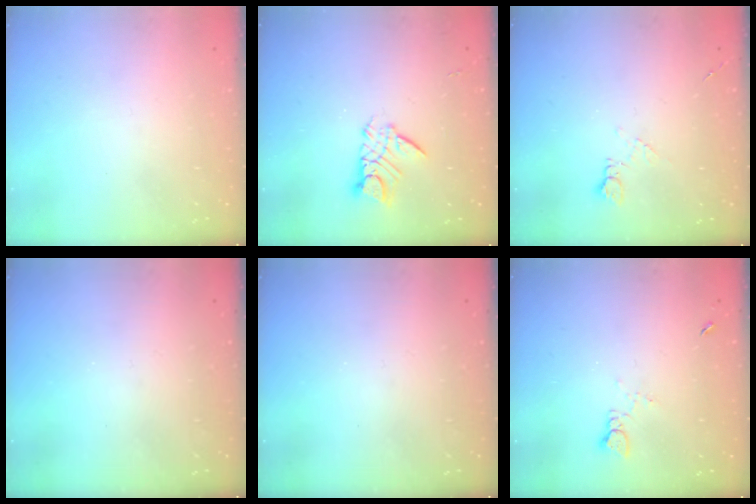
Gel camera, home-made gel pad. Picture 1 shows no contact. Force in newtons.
{"total": 9.0, "press": 9.0, "slide": 0.7}
{"total": 6.5, "press": 6.4, "slide": 0.8}
{"total": 0.0}
{"total": 0.0}
{"total": 1.7, "press": 1.7, "slide": 0.2}